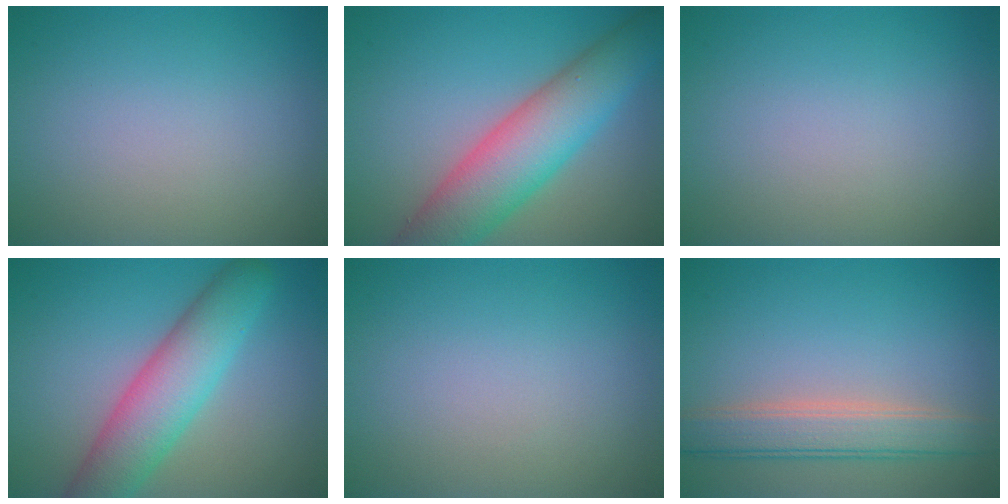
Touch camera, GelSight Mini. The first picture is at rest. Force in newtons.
{"total": 8.6, "press": 8.6, "slide": 0.3}
{"total": 0.0}
{"total": 6.9, "press": 6.9, "slide": 0.3}
{"total": 0.0}
{"total": 4.2, "press": 4.2, "slide": 0.4}